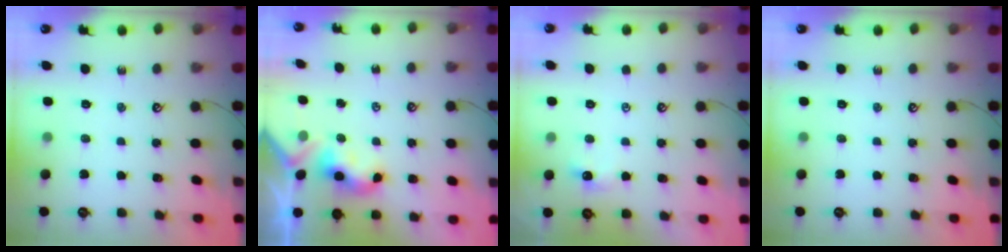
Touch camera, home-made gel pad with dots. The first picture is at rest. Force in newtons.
{"total": 3.5, "press": 3.4, "slide": 0.4}
{"total": 1.3, "press": 1.1, "slide": 0.6}
{"total": 0.0}